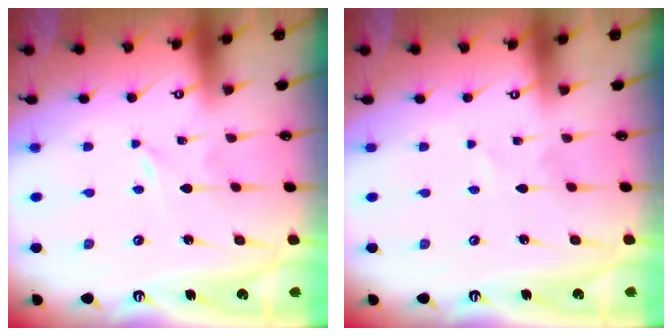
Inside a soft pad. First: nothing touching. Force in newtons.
{"total": 0.0}